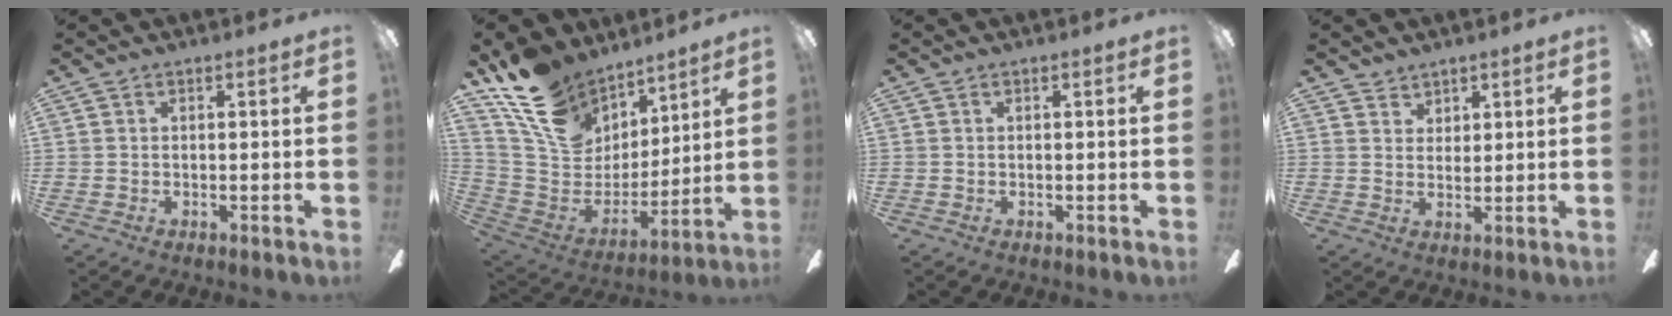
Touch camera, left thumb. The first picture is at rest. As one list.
[{"total": 19.7, "force": [13.2, 12.4, 7.7], "torque": [-0.151, -0.079, 0.251]}, {"total": 0.0}, {"total": 2.7, "force": [2.4, 1.2, -0.1], "torque": [0.006, -0.013, 0.045]}]